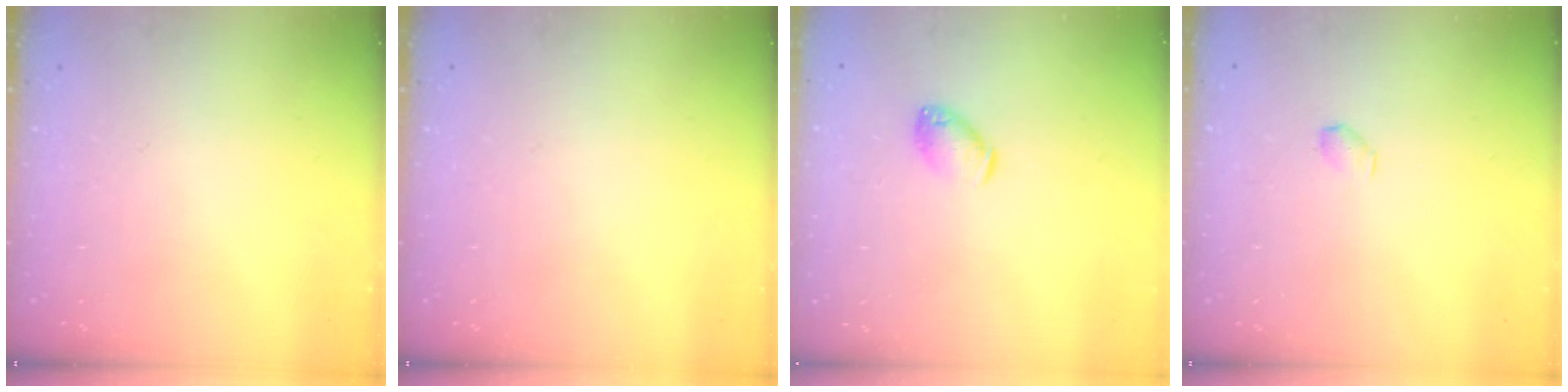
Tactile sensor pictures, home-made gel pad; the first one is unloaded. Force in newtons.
{"total": 0.0}
{"total": 6.8, "press": 6.8, "slide": 1.1}
{"total": 2.9, "press": 2.9, "slide": 0.5}